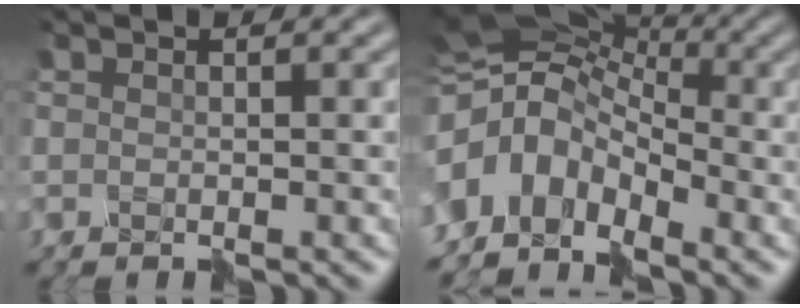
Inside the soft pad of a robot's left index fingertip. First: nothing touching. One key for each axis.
{"total": 8.1, "fx": -2.4, "fy": 5.5, "fz": 5.5, "tx": -0.108, "ty": 0.024, "tz": -0.062}